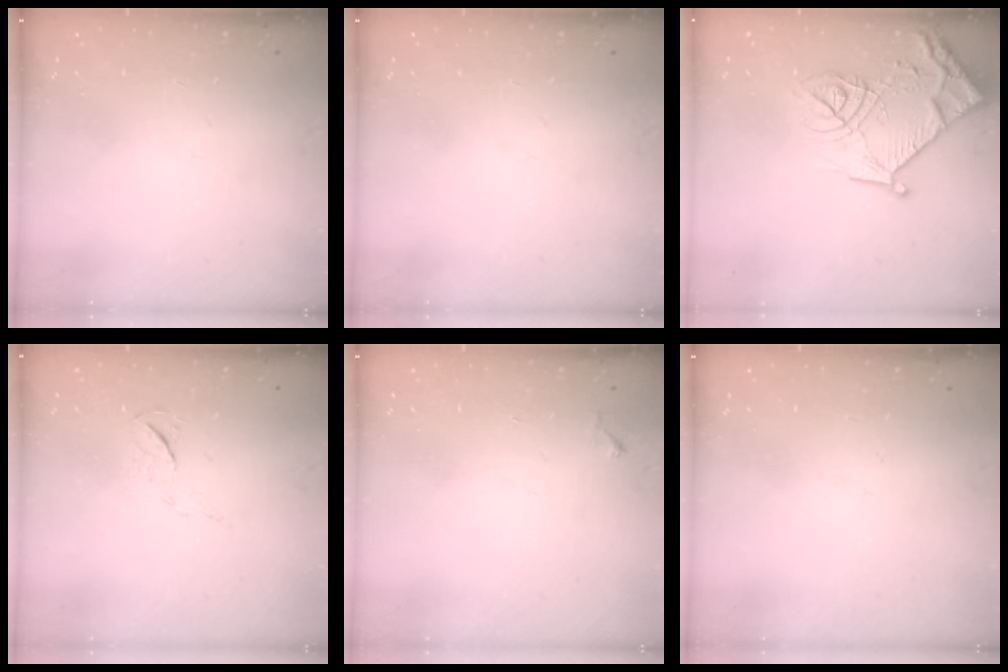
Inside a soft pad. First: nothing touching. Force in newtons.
{"total": 0.0}
{"total": 16.3, "press": 16.3, "slide": 1.8}
{"total": 4.9, "press": 4.9, "slide": 0.5}
{"total": 4.2, "press": 4.1, "slide": 0.4}
{"total": 0.0}